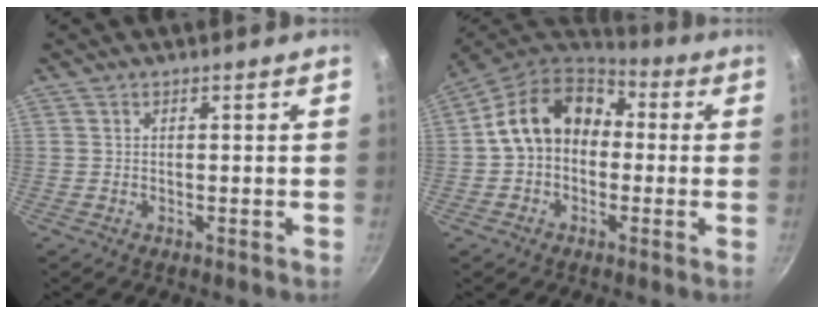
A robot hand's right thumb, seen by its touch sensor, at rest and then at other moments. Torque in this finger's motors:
{"motor_torque": [1.09, 2.89, 0.88, -0.77, 0.14]}